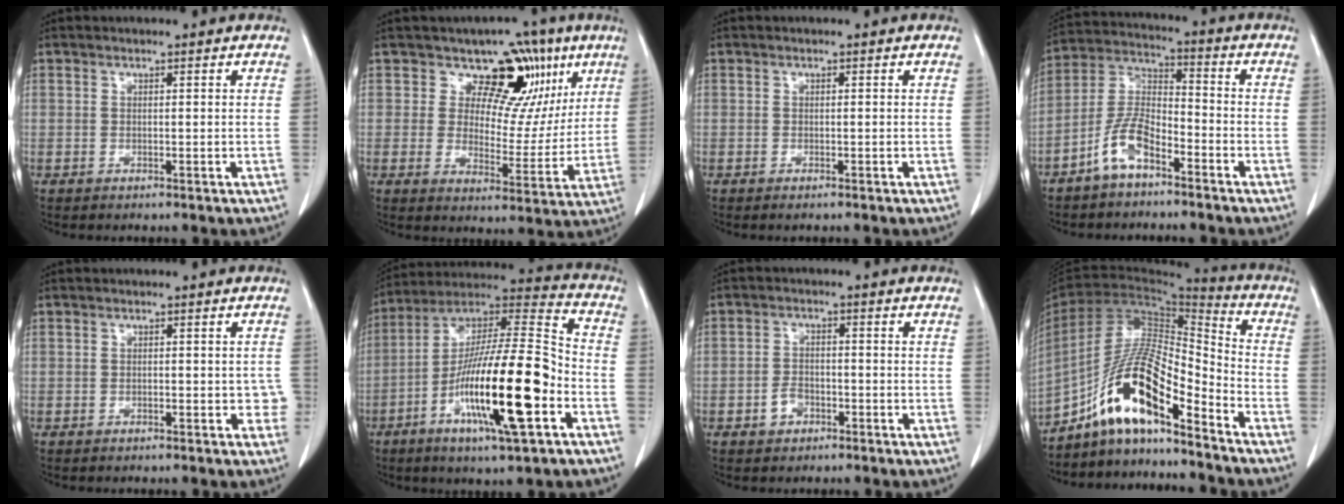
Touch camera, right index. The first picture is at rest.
{"total": 10.8, "force": [6.5, 7.1, 4.8], "torque": [-0.043, 0.004, 0.082]}
{"total": 0.6, "force": [-0.5, 0.0, 0.4], "torque": [-0.010, -0.001, -0.007]}
{"total": 8.2, "force": [-5.2, 3.0, 5.6], "torque": [-0.133, 0.012, -0.107]}
{"total": 3.1, "force": [-0.9, 1.6, 2.5], "torque": [-0.015, 0.009, -0.008]}
{"total": 21.8, "force": [-7.4, 2.5, 20.4], "torque": [-0.366, -0.011, -0.127]}
{"total": 3.0, "force": [-1.6, 2.1, 1.4], "torque": [-0.027, 0.006, -0.025]}
{"total": 14.8, "force": [-10.2, 2.3, 10.5], "torque": [-0.199, 0.017, -0.183]}